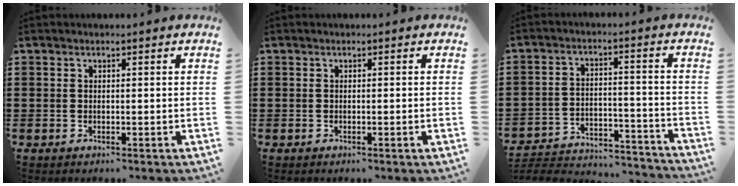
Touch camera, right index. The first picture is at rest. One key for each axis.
{"total": 0.5, "fx": -0.2, "fy": -0.3, "fz": 0.4, "tx": -0.007, "ty": -0.006, "tz": -0.003}
{"total": 4.1, "fx": -3.9, "fy": 0.8, "fz": 0.9, "tx": -0.020, "ty": 0.000, "tz": -0.082}